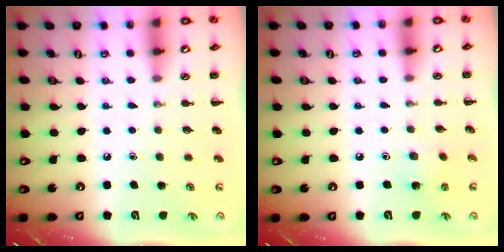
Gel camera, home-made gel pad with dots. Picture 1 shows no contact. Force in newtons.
{"total": 3.7, "press": 3.5, "slide": 1.0}